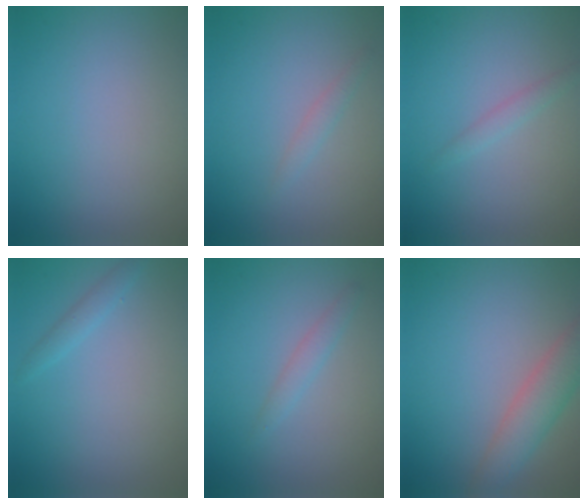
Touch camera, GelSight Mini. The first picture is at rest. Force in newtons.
{"total": 0.9, "press": 0.8, "slide": 0.0}
{"total": 1.1, "press": 1.1, "slide": 0.0}
{"total": 1.1, "press": 1.1, "slide": 0.1}
{"total": 1.3, "press": 1.3, "slide": 0.0}
{"total": 4.1, "press": 4.1, "slide": 0.4}